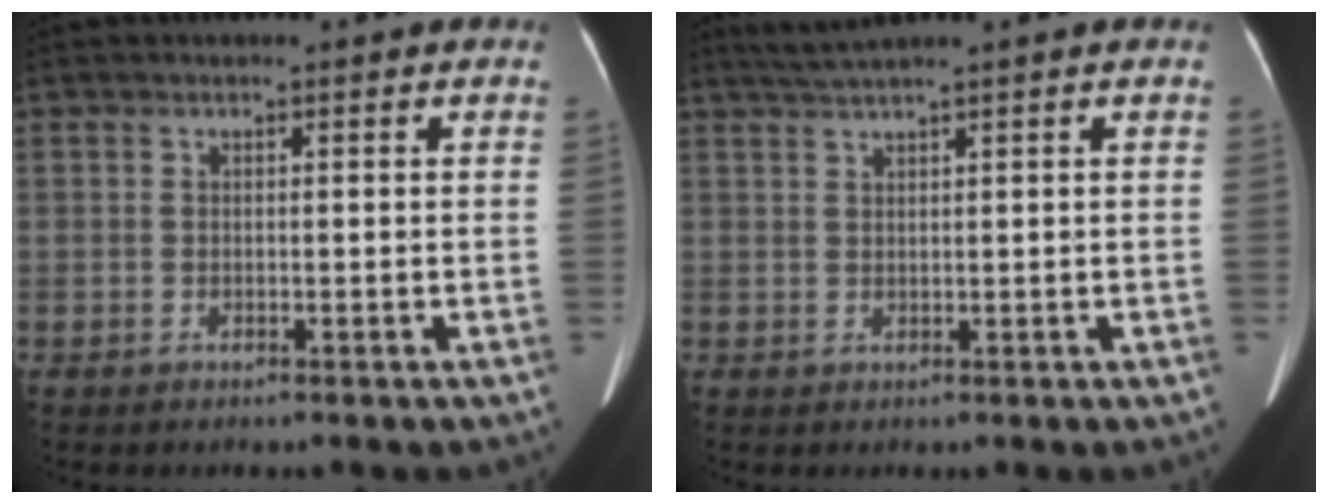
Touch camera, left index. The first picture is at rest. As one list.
[{"total": 2.5, "force": [2.0, -0.9, 1.2], "torque": [-0.031, 0.009, 0.045]}]